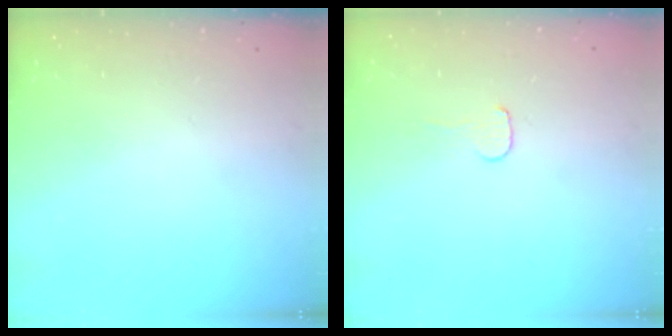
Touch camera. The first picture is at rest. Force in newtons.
{"total": 3.7, "press": 3.6, "slide": 0.3}